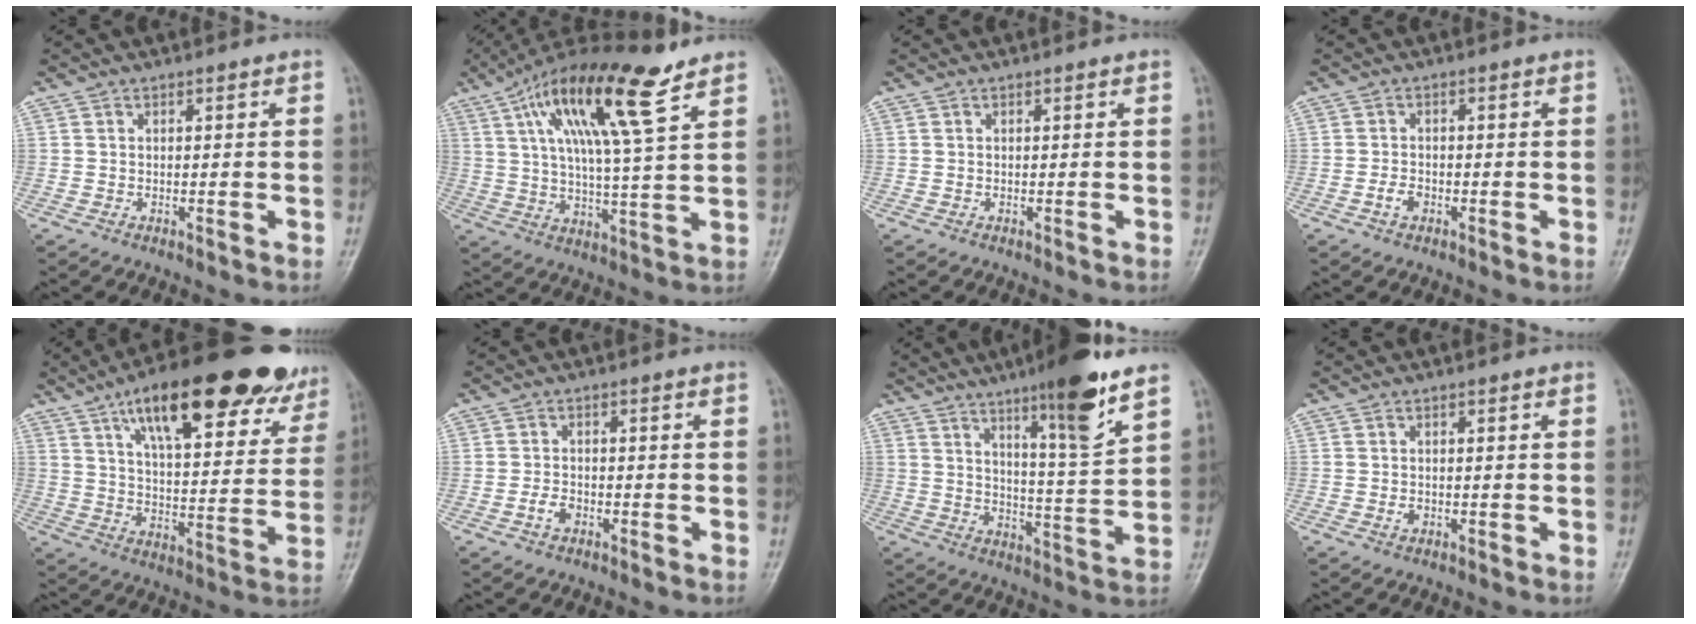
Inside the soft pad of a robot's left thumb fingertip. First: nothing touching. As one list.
[{"total": 17.8, "force": [9.6, 3.5, 14.5], "torque": [-0.248, -0.021, 0.167]}, {"total": 0.0}, {"total": 2.2, "force": [-1.0, 1.4, 1.3], "torque": [-0.022, 0.007, -0.022]}, {"total": 26.7, "force": [16.9, 9.1, 18.6], "torque": [-0.235, -0.033, 0.247]}, {"total": 2.4, "force": [-1.2, 1.6, 1.4], "torque": [-0.024, 0.009, -0.024]}, {"total": 13.8, "force": [8.6, 1.6, 10.6], "torque": [-0.154, -0.055, 0.135]}, {"total": 1.2, "force": [-0.2, 0.9, 0.7], "torque": [-0.007, 0.000, -0.003]}]